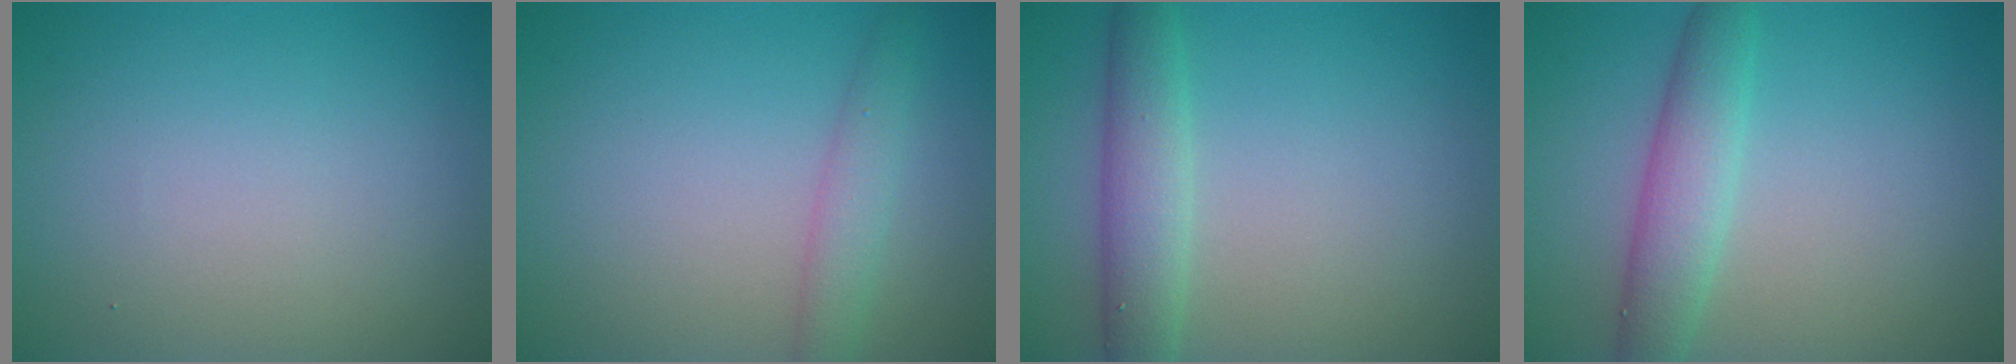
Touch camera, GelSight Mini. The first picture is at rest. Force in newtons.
{"total": 2.2, "press": 2.2, "slide": 0.1}
{"total": 3.6, "press": 3.6, "slide": 0.2}
{"total": 3.9, "press": 3.9, "slide": 0.1}